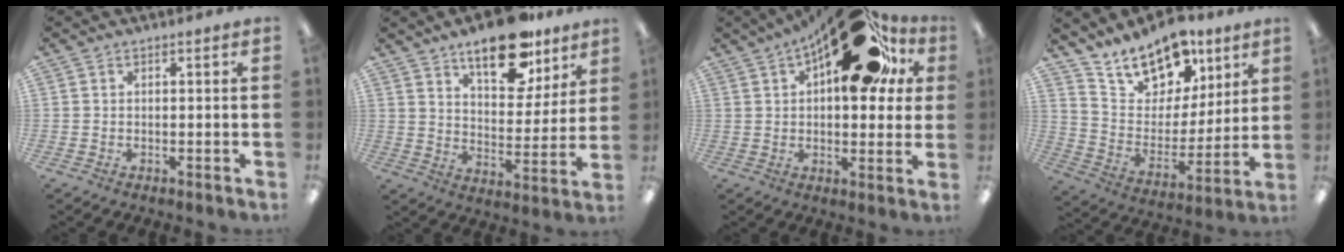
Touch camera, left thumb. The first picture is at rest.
{"total": 17.7, "force": [12.2, 7.8, 10.0], "torque": [-0.140, -0.064, 0.207]}
{"total": 24.4, "force": [11.5, 11.3, 18.2], "torque": [-0.247, -0.052, 0.186]}
{"total": 14.9, "force": [12.0, 7.5, 4.6], "torque": [-0.098, -0.083, 0.222]}